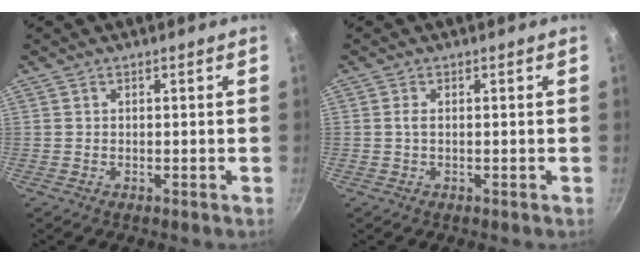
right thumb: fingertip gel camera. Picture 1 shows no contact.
{"total": 0.9, "force": [0.0, 0.3, 0.8], "torque": [-0.019, 0.001, 0.000]}